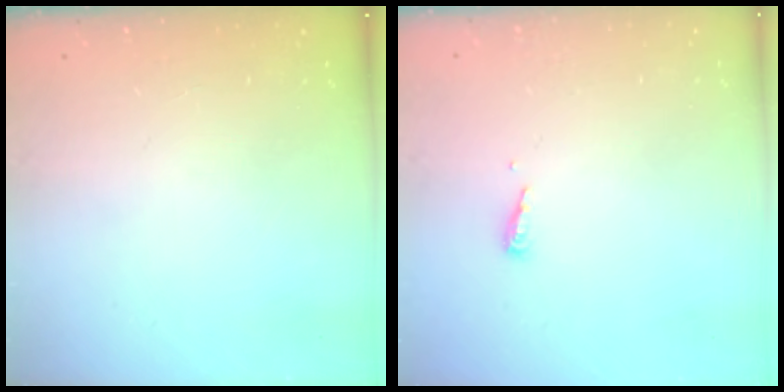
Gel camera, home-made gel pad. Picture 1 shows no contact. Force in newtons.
{"total": 4.7, "press": 4.6, "slide": 0.4}